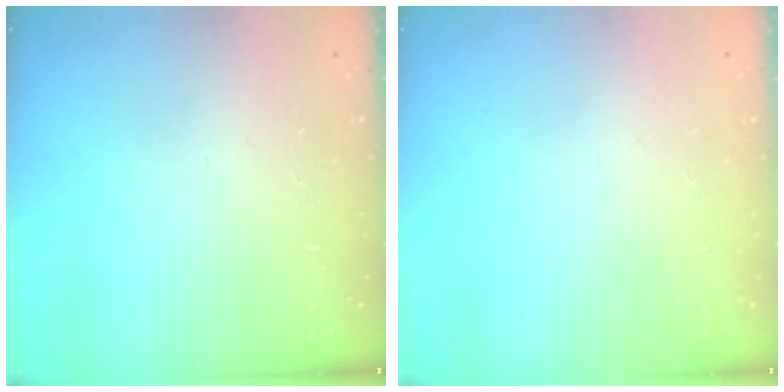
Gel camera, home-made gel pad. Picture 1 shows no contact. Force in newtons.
{"total": 0.0}